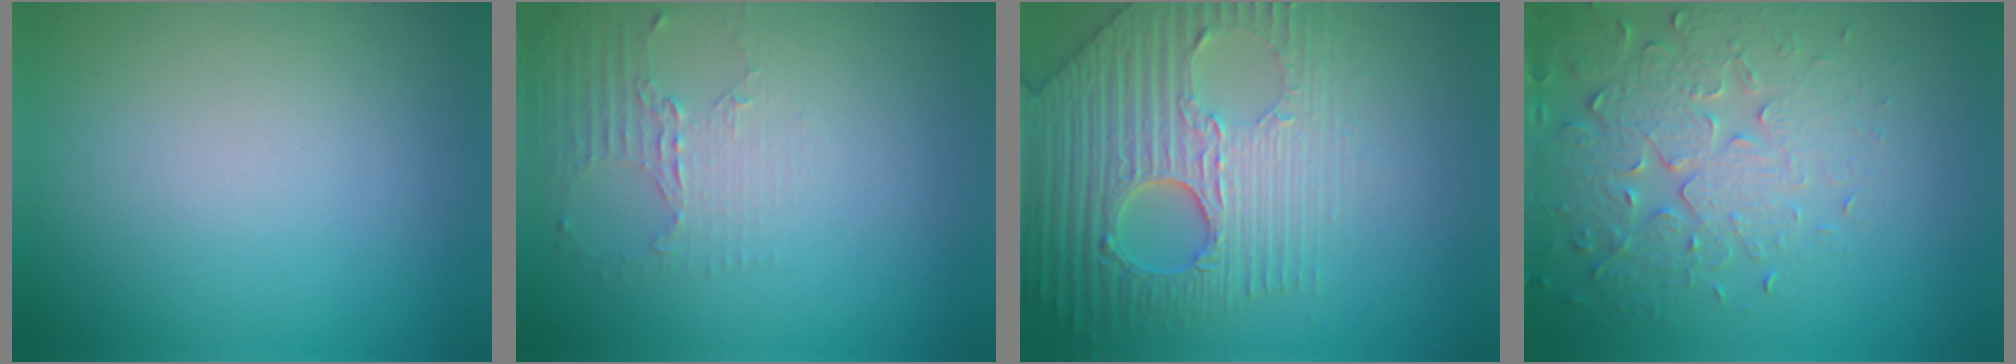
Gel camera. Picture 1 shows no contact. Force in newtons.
{"total": 2.3, "press": 1.6, "slide": 1.6}
{"total": 7.5, "press": 5.9, "slide": 4.7}
{"total": 4.6, "press": 4.5, "slide": 1.1}